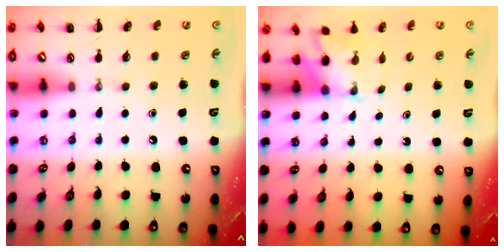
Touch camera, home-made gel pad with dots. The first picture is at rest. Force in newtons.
{"total": 2.2, "press": 2.1, "slide": 0.6}